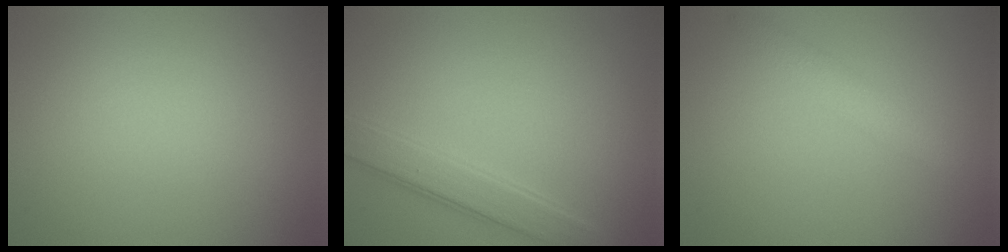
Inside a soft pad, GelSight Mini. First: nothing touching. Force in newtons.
{"total": 3.0, "press": 3.0, "slide": 0.0}
{"total": 2.7, "press": 2.7, "slide": 0.2}